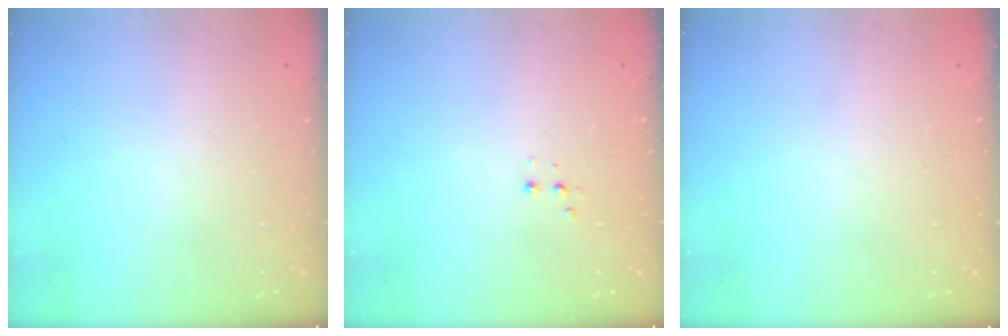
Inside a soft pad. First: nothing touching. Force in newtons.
{"total": 3.0, "press": 2.9, "slide": 0.7}
{"total": 0.0}